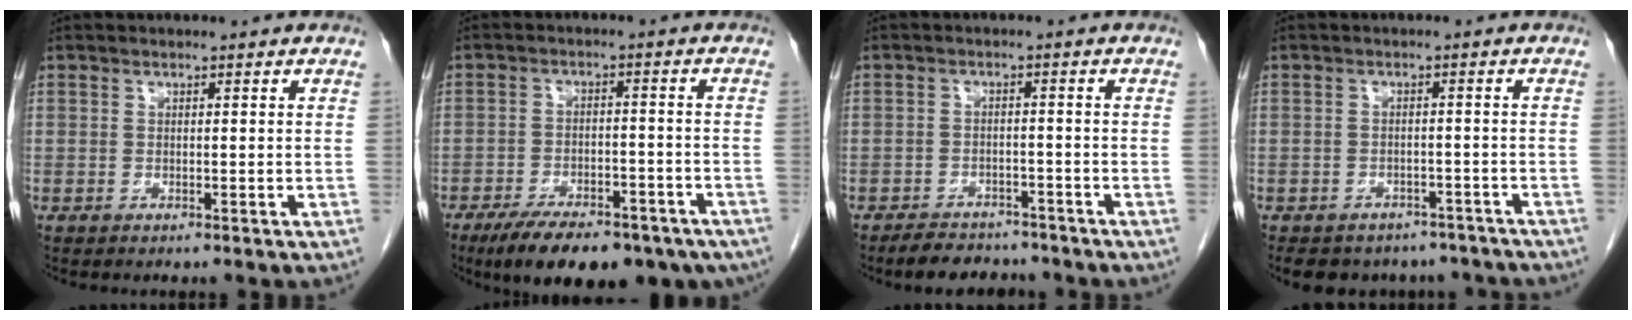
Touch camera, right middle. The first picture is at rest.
{"total": 17.1, "force": [-12.2, 6.8, 9.9], "torque": [-0.135, -0.003, -0.170]}
{"total": 6.0, "force": [-5.3, 2.5, 1.4], "torque": [-0.019, -0.001, -0.079]}
{"total": 12.3, "force": [-10.4, 6.1, 2.9], "torque": [-0.047, 0.006, -0.111]}